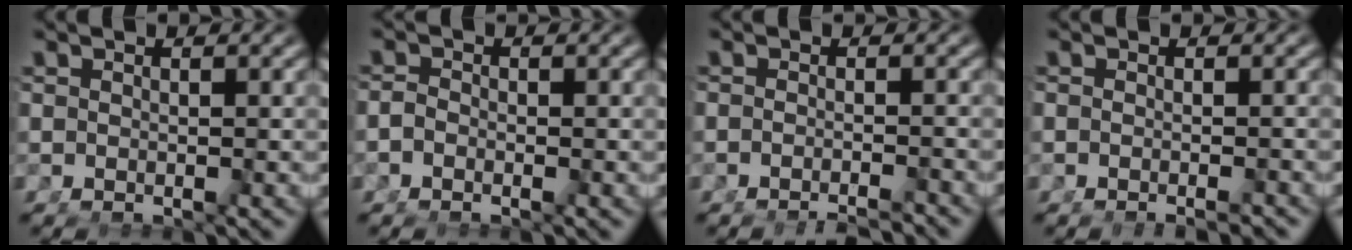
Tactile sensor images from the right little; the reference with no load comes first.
{"total": 1.1, "force": [-0.9, 0.4, 0.5], "torque": [-0.007, -0.005, -0.017]}
{"total": 3.6, "force": [-3.5, 0.3, 0.7], "torque": [-0.002, -0.005, -0.056]}
{"total": 2.3, "force": [-2.1, 0.3, 0.9], "torque": [-0.010, -0.002, -0.029]}